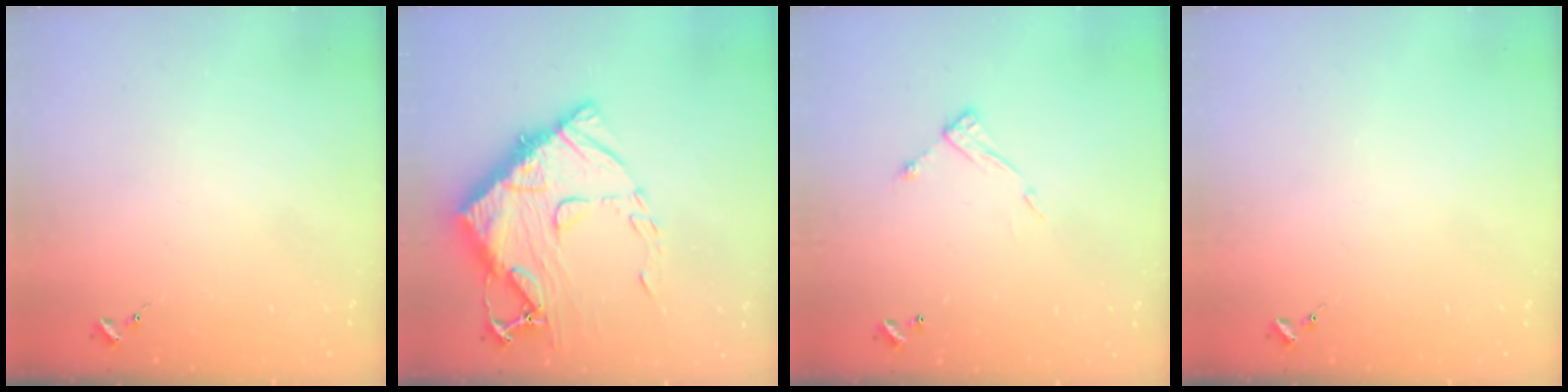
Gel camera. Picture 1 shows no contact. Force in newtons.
{"total": 17.4, "press": 17.4, "slide": 1.6}
{"total": 7.5, "press": 7.5, "slide": 0.2}
{"total": 0.0}